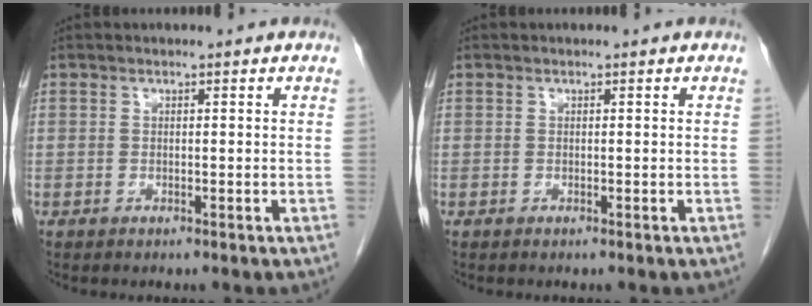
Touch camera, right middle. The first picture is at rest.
{"total": 0.0}